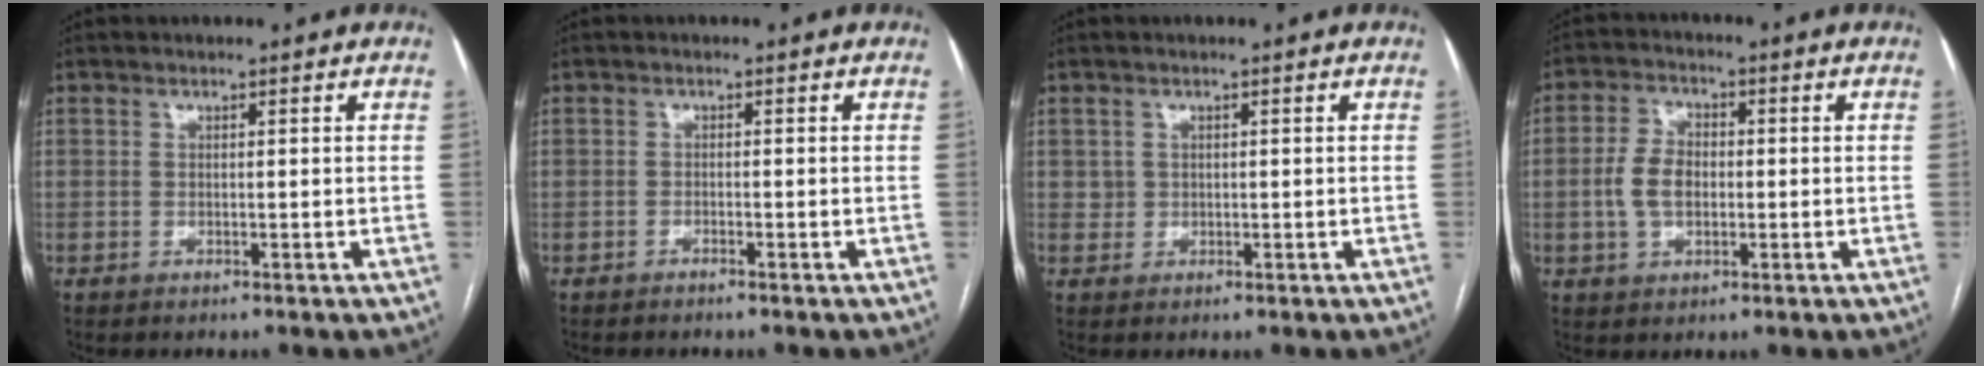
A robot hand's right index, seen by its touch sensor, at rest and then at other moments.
{"total": 0.6, "force": [-0.6, 0.0, 0.2], "torque": [-0.006, 0.000, -0.012]}
{"total": 1.4, "force": [0.3, 1.4, 0.1], "torque": [0.007, 0.004, 0.003]}
{"total": 6.1, "force": [-0.6, 3.9, 4.7], "torque": [-0.106, 0.014, -0.010]}